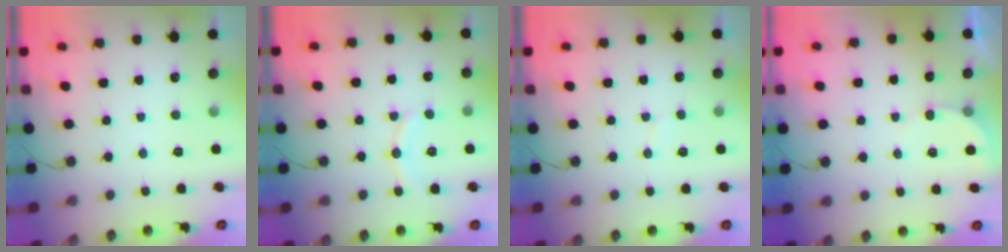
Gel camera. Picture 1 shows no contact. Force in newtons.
{"total": 8.4, "press": 8.3, "slide": 0.8}
{"total": 4.5, "press": 4.5, "slide": 0.4}
{"total": 2.9, "press": 2.9, "slide": 0.3}